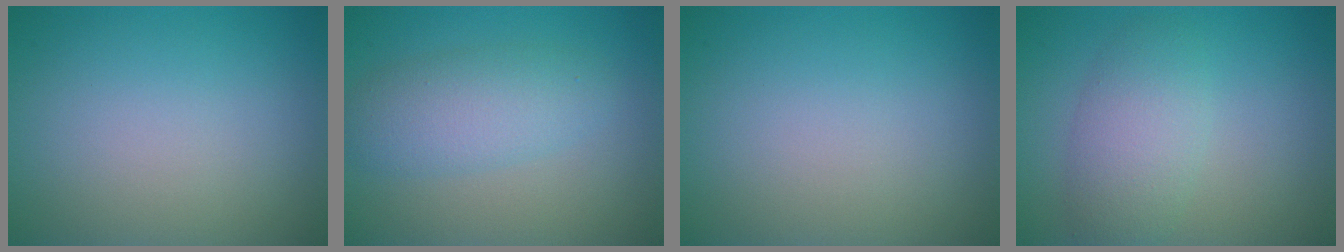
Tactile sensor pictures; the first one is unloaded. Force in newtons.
{"total": 3.9, "press": 3.9, "slide": 0.2}
{"total": 0.0}
{"total": 3.9, "press": 3.9, "slide": 0.2}